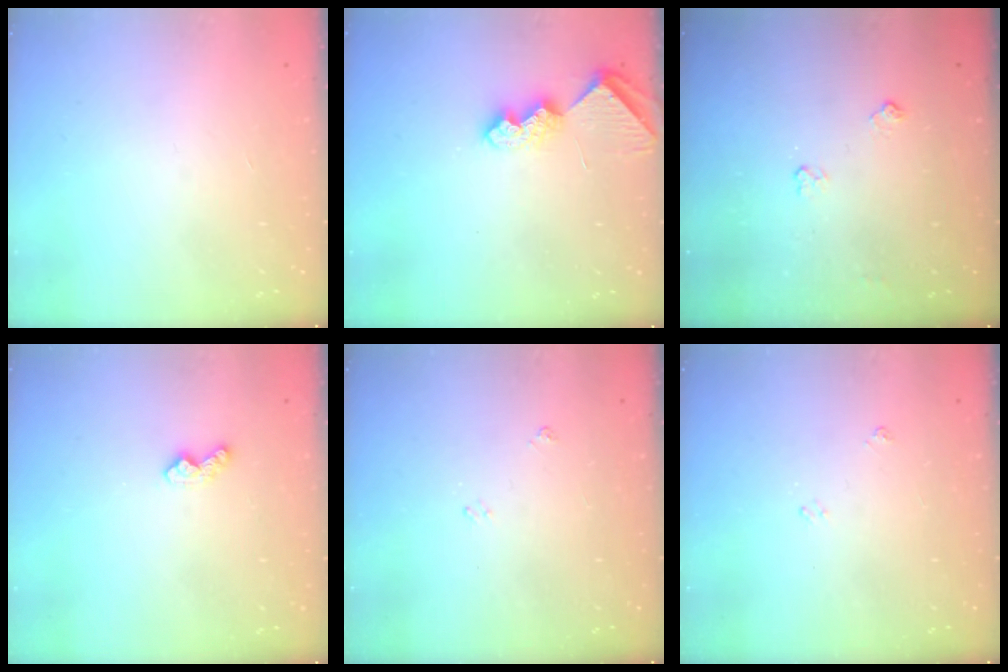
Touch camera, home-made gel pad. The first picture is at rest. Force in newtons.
{"total": 7.6, "press": 7.6, "slide": 0.2}
{"total": 5.3, "press": 5.3, "slide": 0.8}
{"total": 4.6, "press": 4.6, "slide": 0.5}
{"total": 3.5, "press": 3.4, "slide": 0.5}
{"total": 3.5, "press": 3.4, "slide": 0.5}